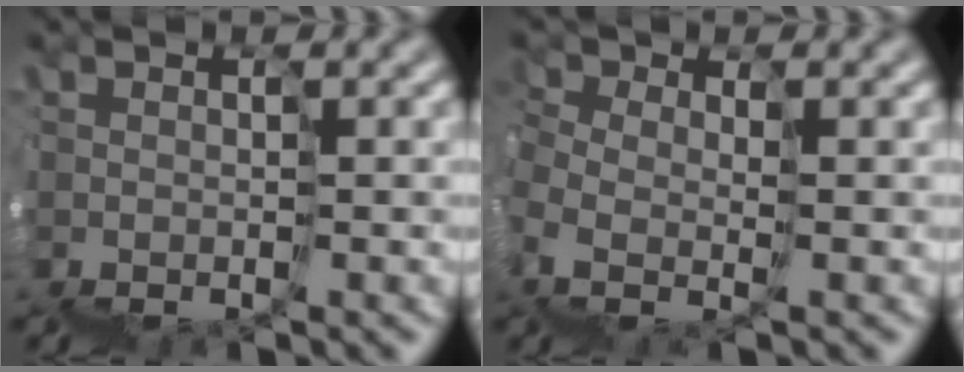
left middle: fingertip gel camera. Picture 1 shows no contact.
{"total": 1.9, "force": [1.5, 1.0, 0.5], "torque": [-0.013, 0.018, 0.010]}